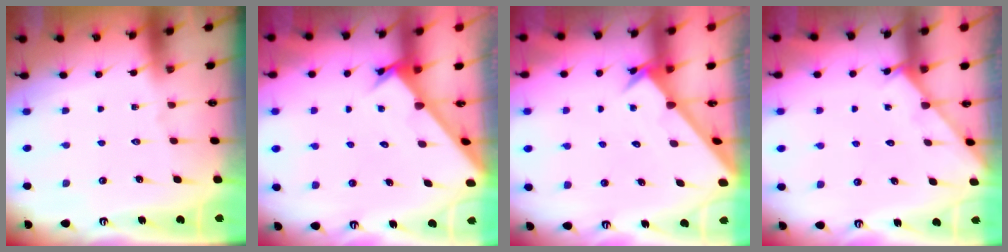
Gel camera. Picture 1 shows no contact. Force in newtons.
{"total": 2.7, "press": 2.7, "slide": 0.3}
{"total": 2.7, "press": 2.7, "slide": 0.2}
{"total": 1.3, "press": 1.3, "slide": 0.1}